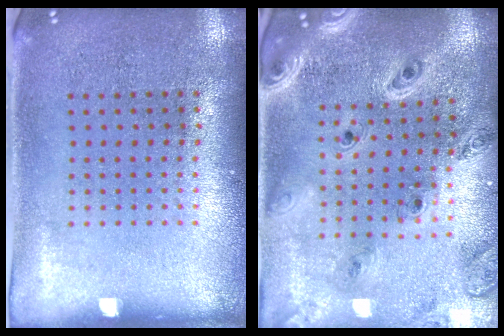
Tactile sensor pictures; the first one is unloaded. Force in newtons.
{"total": 2.0, "press": 1.9, "slide": 0.6}